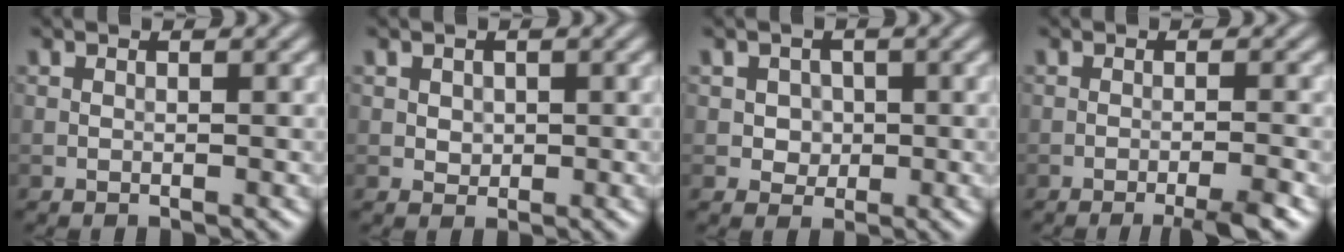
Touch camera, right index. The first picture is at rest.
{"total": 1.0, "force": [0.3, 0.9, 0.3], "torque": [-0.007, -0.004, 0.008]}
{"total": 2.1, "force": [0.2, 1.9, 0.9], "torque": [-0.005, 0.000, 0.004]}
{"total": 3.4, "force": [-2.2, 0.3, 2.5], "torque": [-0.033, 0.003, -0.040]}